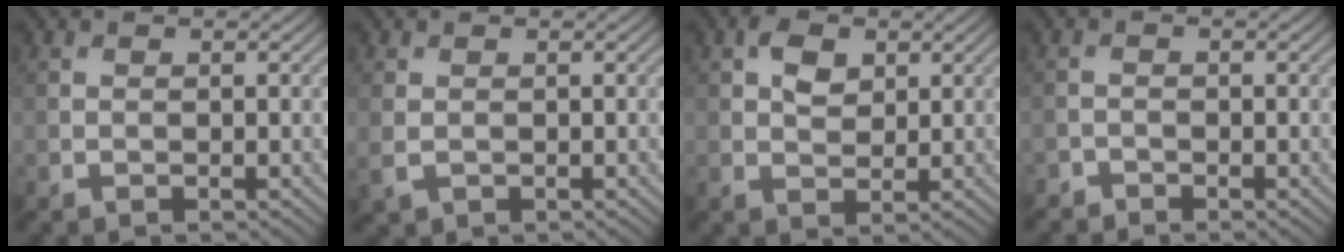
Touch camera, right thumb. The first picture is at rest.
{"total": 2.1, "force": [-0.2, 1.5, 1.4], "torque": [-0.047, -0.005, -0.001]}
{"total": 3.4, "force": [1.3, 2.2, 2.2], "torque": [-0.042, 0.003, 0.021]}
{"total": 1.3, "force": [-1.2, 0.4, 0.0], "torque": [0.001, 0.000, -0.027]}